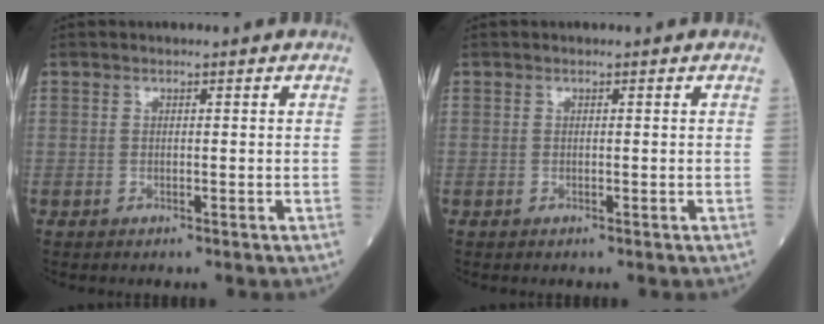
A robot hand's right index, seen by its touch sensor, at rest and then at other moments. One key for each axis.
{"total": 0.0}